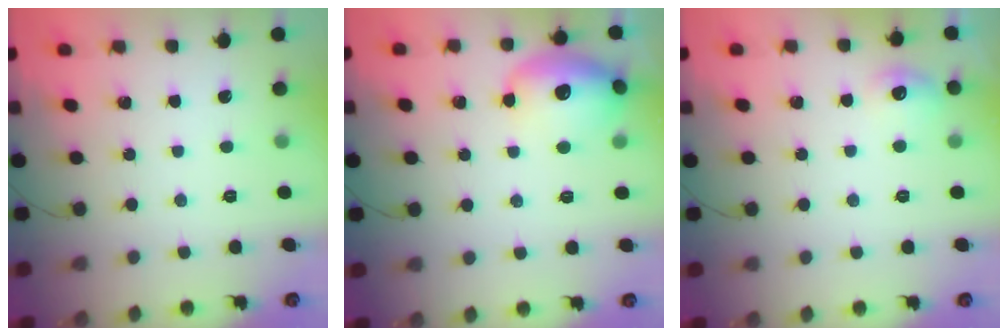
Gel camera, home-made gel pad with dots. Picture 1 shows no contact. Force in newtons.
{"total": 16.8, "press": 15.9, "slide": 5.5}
{"total": 7.6, "press": 7.5, "slide": 1.3}